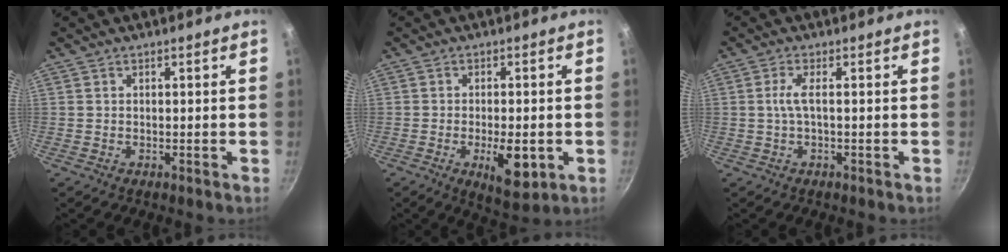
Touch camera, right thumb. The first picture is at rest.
{"total": 8.5, "force": [-2.3, 3.4, 7.4], "torque": [-0.097, 0.000, -0.025]}
{"total": 2.7, "force": [-0.2, 0.3, 2.7], "torque": [-0.067, 0.004, -0.003]}